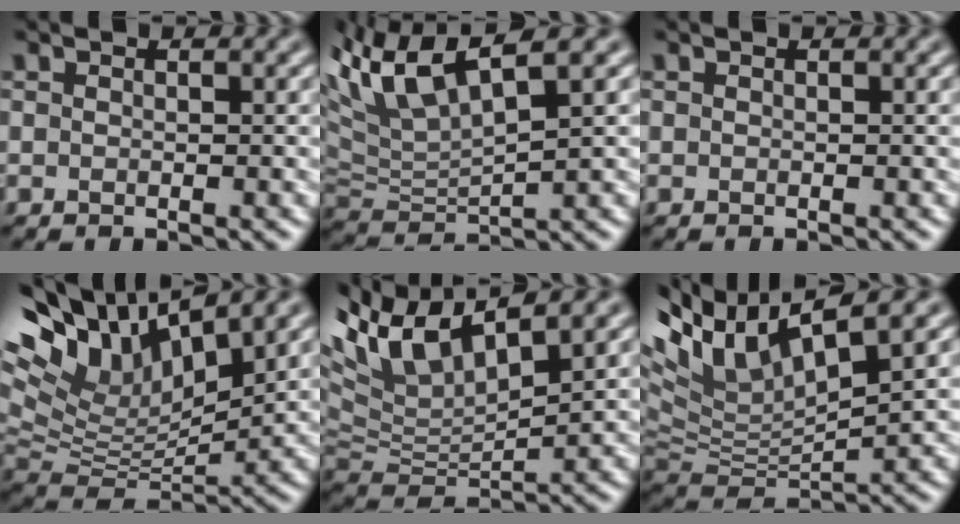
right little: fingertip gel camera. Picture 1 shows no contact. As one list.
[{"total": 6.6, "force": [5.4, 0.2, 3.9], "torque": [-0.089, 0.030, 0.100]}, {"total": 0.0}, {"total": 11.8, "force": [9.2, 2.3, 7.0], "torque": [-0.165, 0.042, 0.158]}, {"total": 9.6, "force": [7.3, 2.3, 5.9], "torque": [-0.144, 0.048, 0.135]}, {"total": 9.1, "force": [6.7, 1.2, 6.0], "torque": [-0.147, 0.030, 0.124]}]